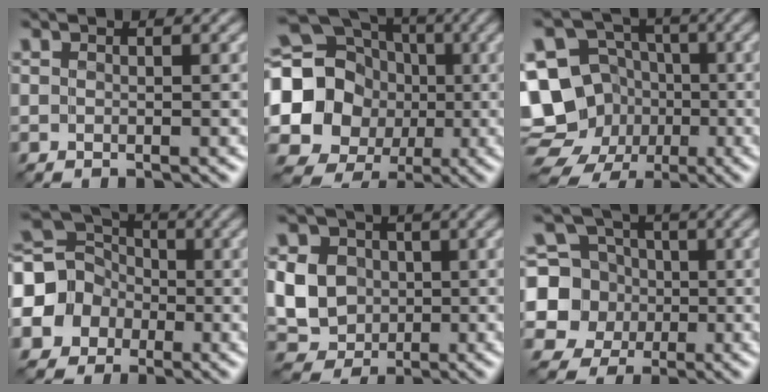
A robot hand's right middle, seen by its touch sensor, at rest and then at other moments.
{"total": 17.2, "force": [0.5, 16.0, 6.3], "torque": [-0.146, 0.021, -0.028]}
{"total": 13.6, "force": [-3.5, 12.4, 4.4], "torque": [-0.097, -0.010, -0.073]}
{"total": 8.9, "force": [-1.4, 8.1, 3.5], "torque": [-0.083, 0.014, -0.059]}
{"total": 7.1, "force": [0.2, 6.4, 3.0], "torque": [-0.073, 0.019, -0.017]}
{"total": 7.9, "force": [-0.2, 7.5, 2.6], "torque": [-0.046, 0.009, -0.037]}